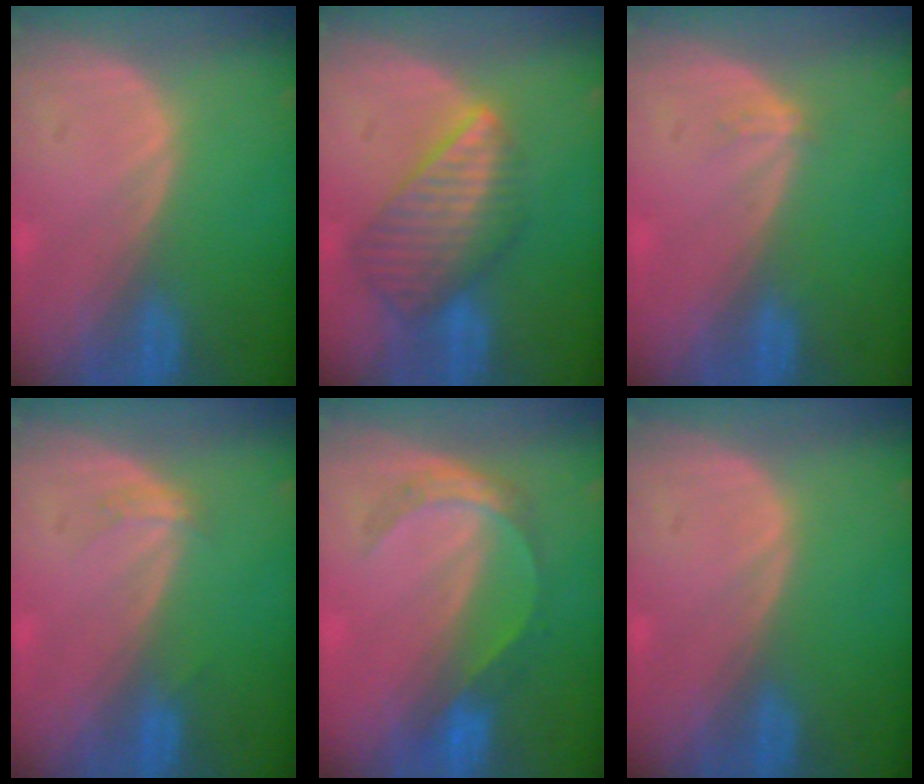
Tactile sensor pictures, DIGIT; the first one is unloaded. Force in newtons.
{"total": 8.4, "press": 7.5, "slide": 3.9}
{"total": 1.2, "press": 0.8, "slide": 0.8}
{"total": 1.5, "press": 1.4, "slide": 0.3}
{"total": 5.0, "press": 4.8, "slide": 1.2}
{"total": 0.0}